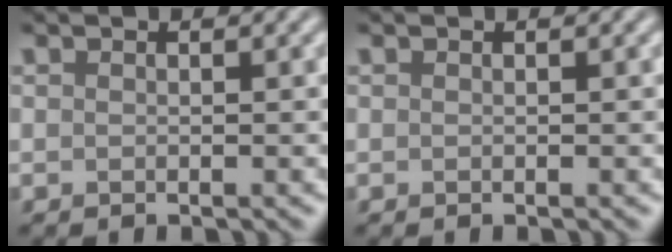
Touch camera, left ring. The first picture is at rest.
{"total": 0.0}